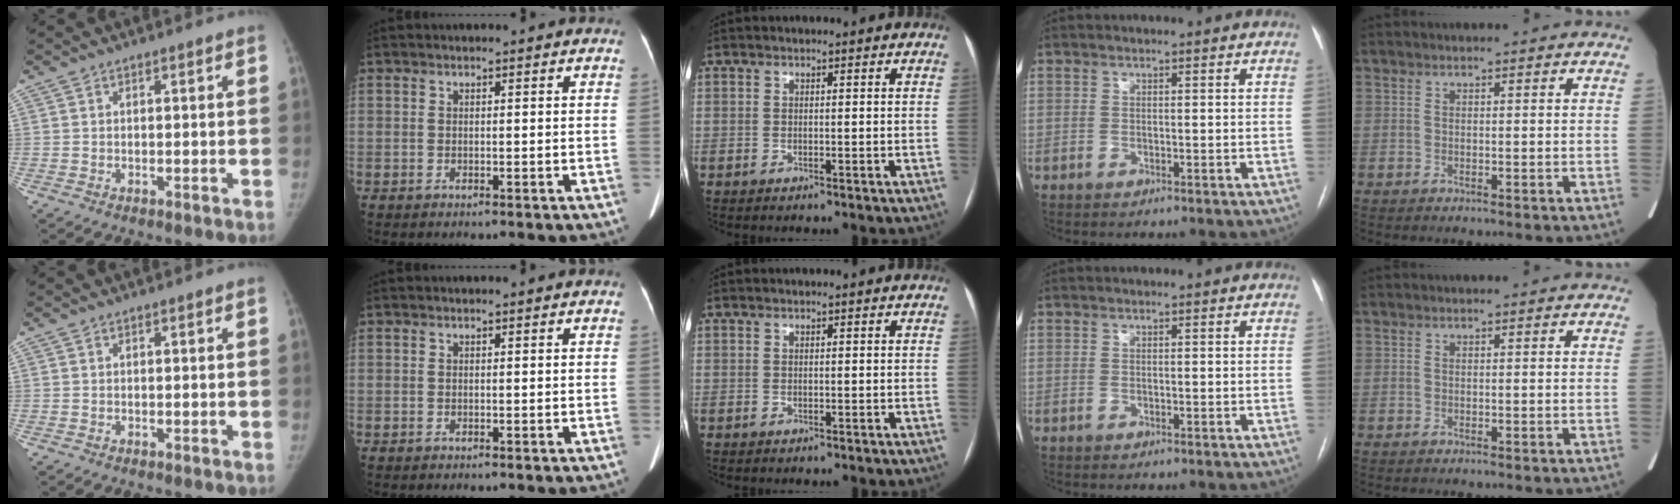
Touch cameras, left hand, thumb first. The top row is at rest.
{}